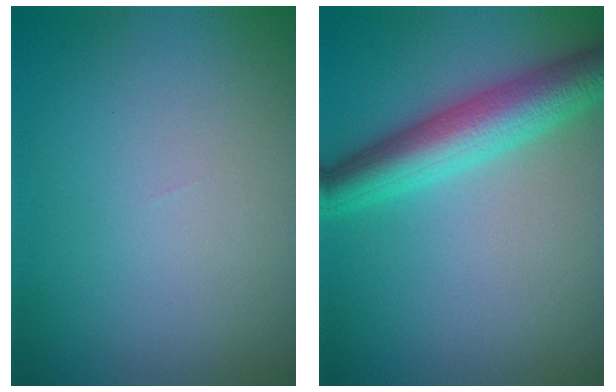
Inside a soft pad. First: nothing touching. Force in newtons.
{"total": 5.9, "press": 5.9, "slide": 0.2}